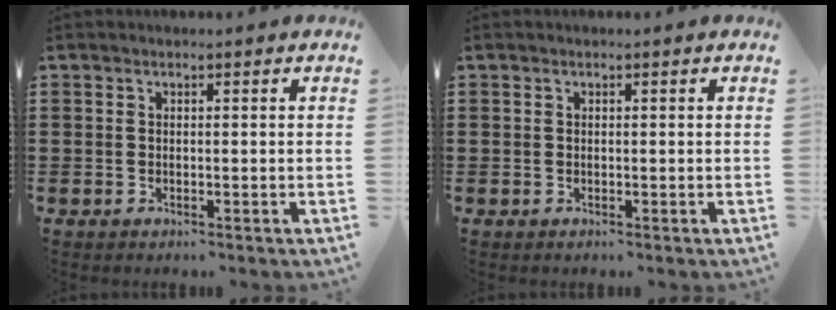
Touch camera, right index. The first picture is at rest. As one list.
[{"total": 0.0}]